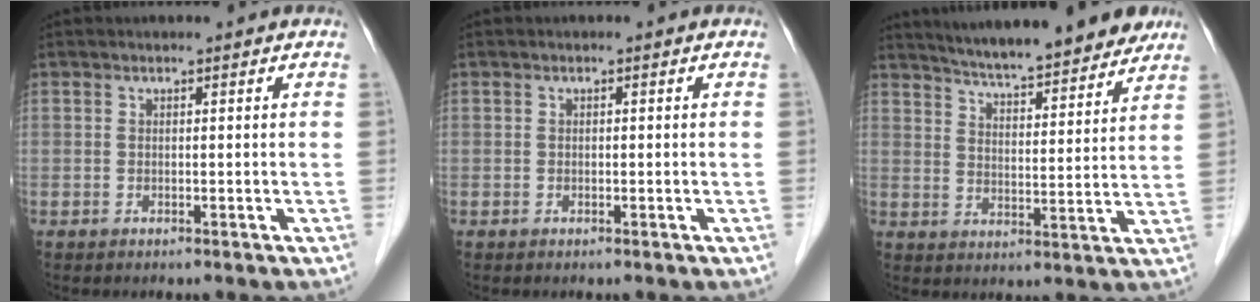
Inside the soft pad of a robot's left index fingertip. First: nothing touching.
{"total": 0.0}
{"total": 16.8, "force": [14.9, 1.9, 7.5], "torque": [-0.110, 0.000, 0.211]}